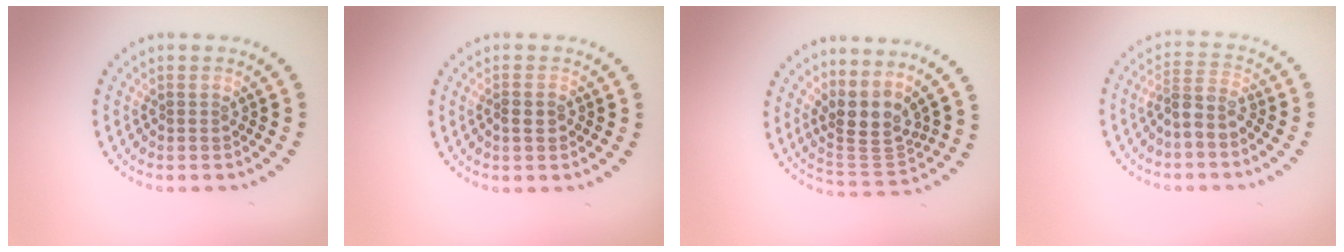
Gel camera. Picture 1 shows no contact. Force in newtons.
{"total": 0.9, "press": 0.8, "slide": 0.3}
{"total": 3.6, "press": 2.6, "slide": 2.5}
{"total": 2.7, "press": 2.1, "slide": 1.7}